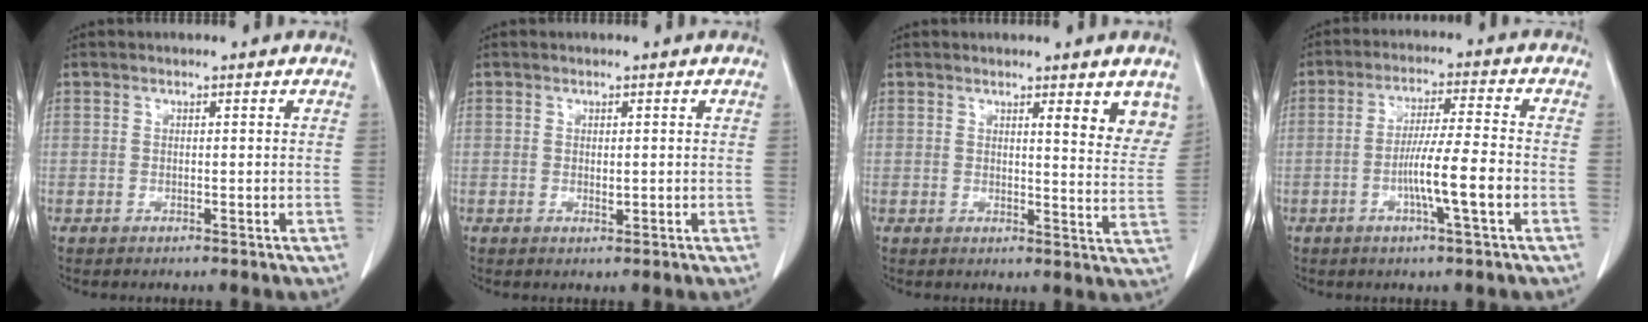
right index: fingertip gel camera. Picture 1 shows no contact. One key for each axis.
{"total": 1.0, "fx": 0.0, "fy": 0.4, "fz": 1.0, "tx": -0.017, "ty": -0.004, "tz": 0.003}
{"total": 6.0, "fx": 3.9, "fy": 0.9, "fz": 4.4, "tx": -0.046, "ty": -0.023, "tz": 0.038}
{"total": 8.4, "fx": -2.5, "fy": -0.4, "fz": 8.0, "tx": -0.141, "ty": -0.002, "tz": -0.047}